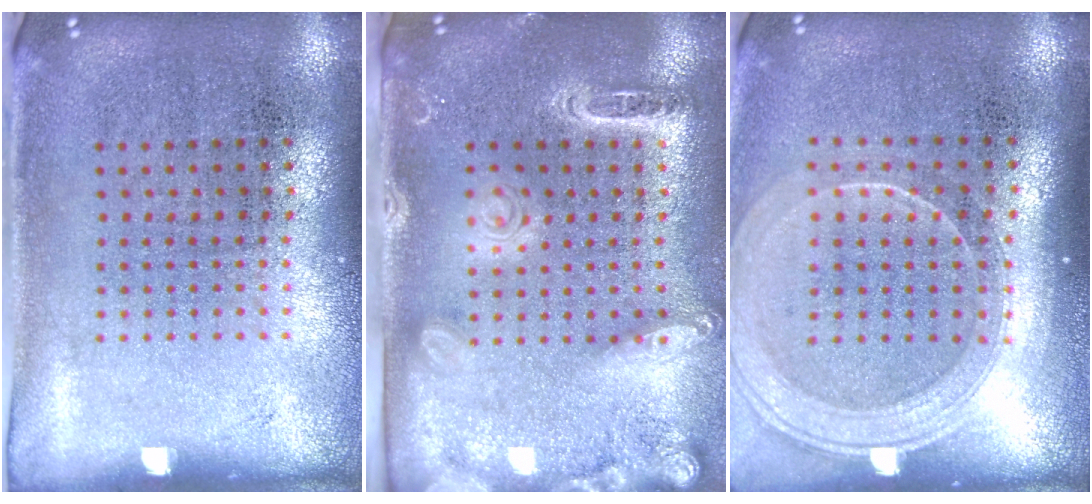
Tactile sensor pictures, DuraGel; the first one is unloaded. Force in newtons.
{"total": 2.3, "press": 2.0, "slide": 1.2}
{"total": 1.9, "press": 1.7, "slide": 0.9}